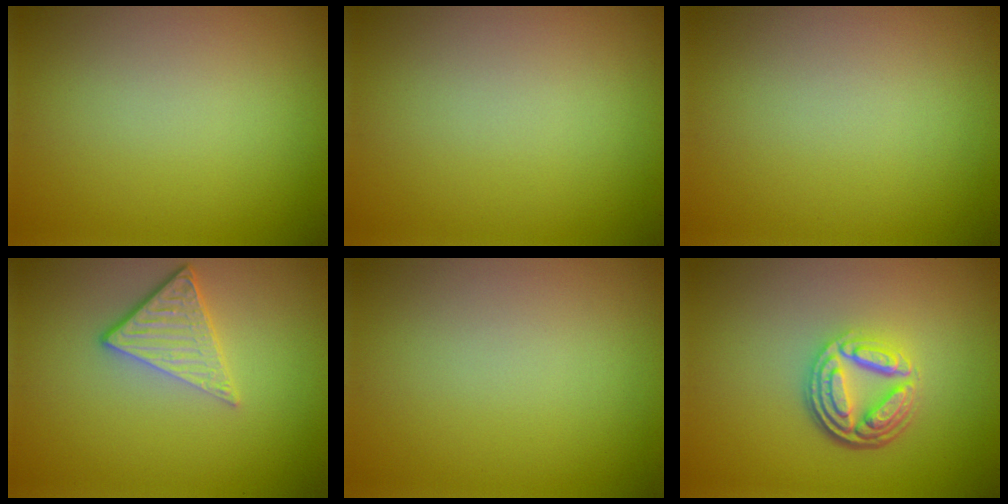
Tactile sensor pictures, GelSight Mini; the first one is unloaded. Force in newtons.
{"total": 0.0}
{"total": 0.0}
{"total": 3.6, "press": 2.7, "slide": 2.3}
{"total": 0.0}
{"total": 5.0, "press": 3.5, "slide": 3.6}